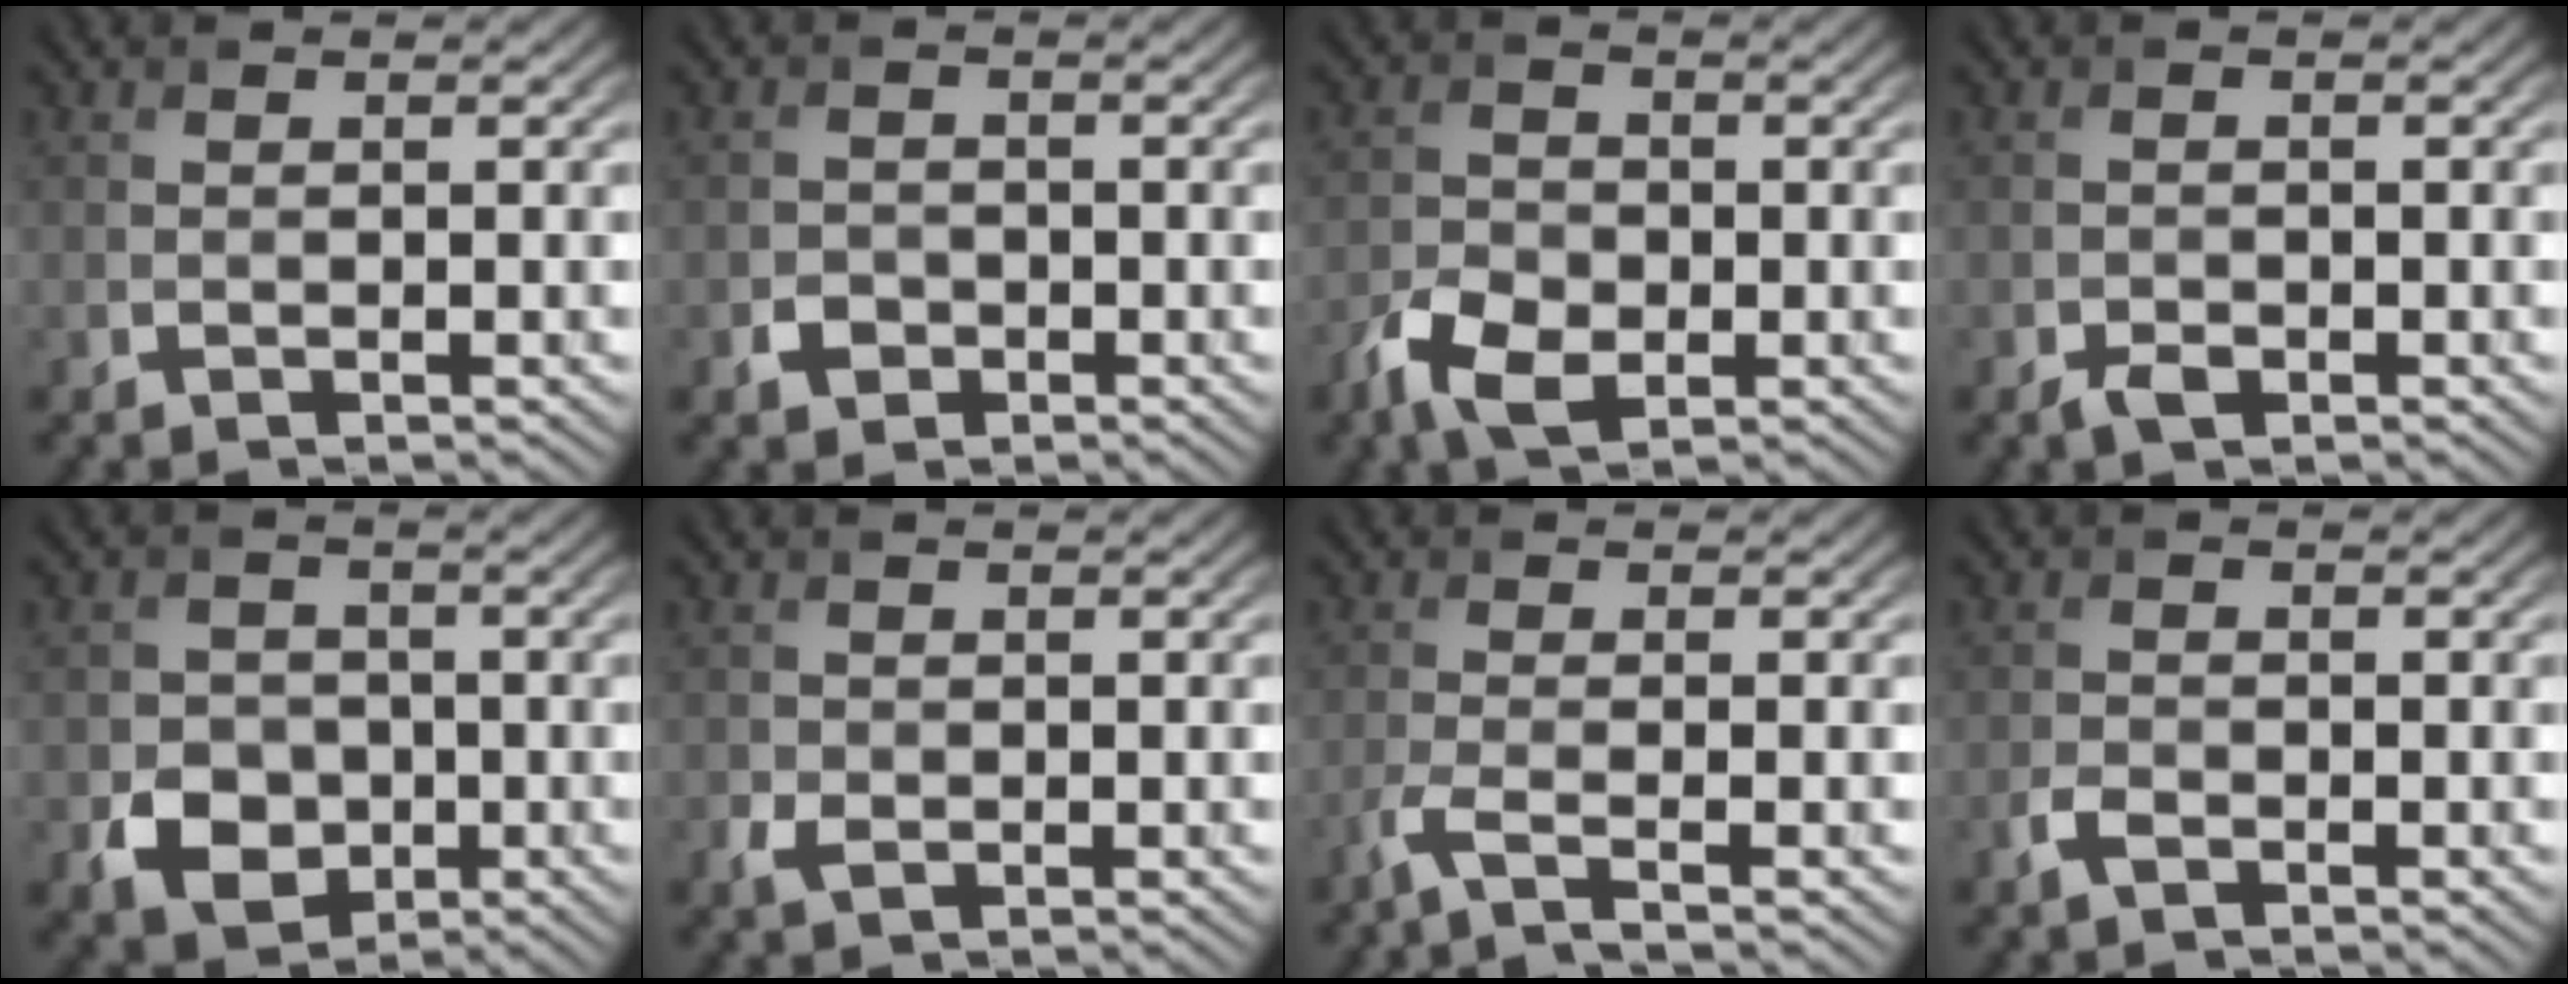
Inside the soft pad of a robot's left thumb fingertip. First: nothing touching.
{"total": 2.0, "force": [-1.0, 1.6, 0.6], "torque": [-0.009, -0.003, -0.021]}
{"total": 5.4, "force": [-2.6, 3.3, 3.3], "torque": [-0.071, -0.007, -0.056]}
{"total": 1.5, "force": [-1.0, 0.9, 0.8], "torque": [-0.015, -0.003, -0.019]}
{"total": 5.8, "force": [-1.8, 4.9, 2.5], "torque": [-0.047, -0.012, -0.038]}
{"total": 1.7, "force": [-0.5, 1.4, 0.9], "torque": [-0.023, -0.008, -0.011]}
{"total": 2.9, "force": [-1.7, 0.3, 2.3], "torque": [-0.042, 0.000, -0.053]}
{"total": 1.8, "force": [-1.1, 0.9, 1.0], "torque": [-0.023, -0.001, -0.025]}